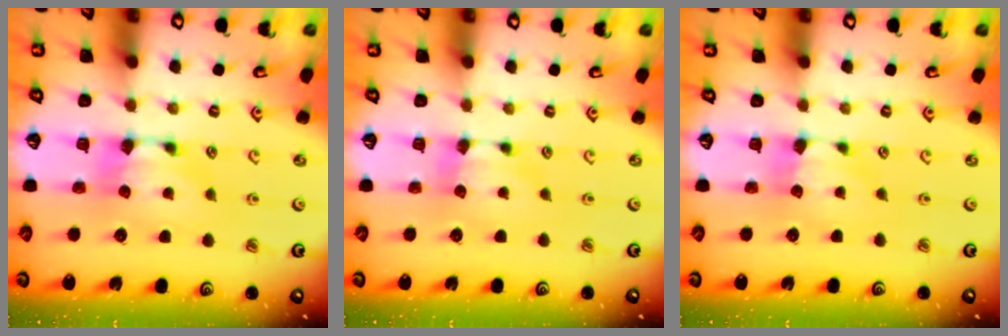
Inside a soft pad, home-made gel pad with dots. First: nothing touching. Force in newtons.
{"total": 0.7, "press": 0.6, "slide": 0.5}
{"total": 0.0}